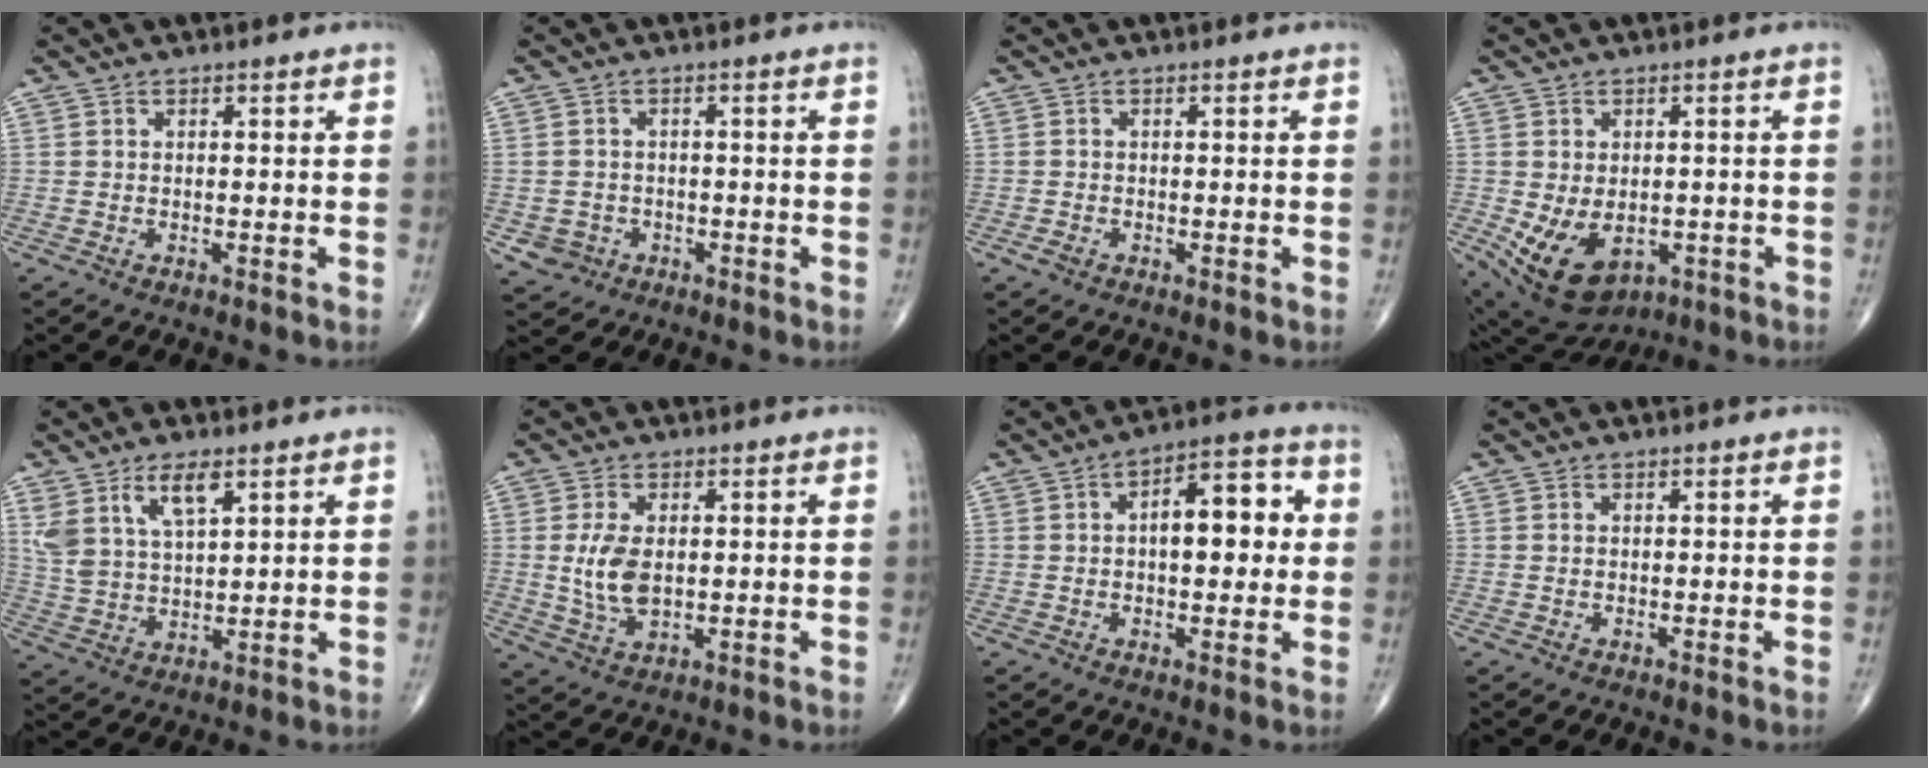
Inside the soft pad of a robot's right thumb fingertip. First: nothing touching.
{"total": 3.7, "force": [-1.3, 3.4, 0.6], "torque": [0.001, 0.009, -0.017]}
{"total": 1.1, "force": [-0.6, 0.7, 0.7], "torque": [-0.013, 0.002, -0.012]}
{"total": 11.5, "force": [-3.1, 7.6, 8.0], "torque": [-0.129, -0.003, -0.027]}
{"total": 8.8, "force": [4.8, 3.8, 6.4], "torque": [-0.121, -0.018, 0.102]}
{"total": 7.2, "force": [0.4, 4.0, 6.0], "torque": [-0.120, -0.009, 0.015]}
{"total": 11.4, "force": [1.2, 5.5, 9.9], "torque": [-0.114, 0.022, 0.010]}
{"total": 0.0}